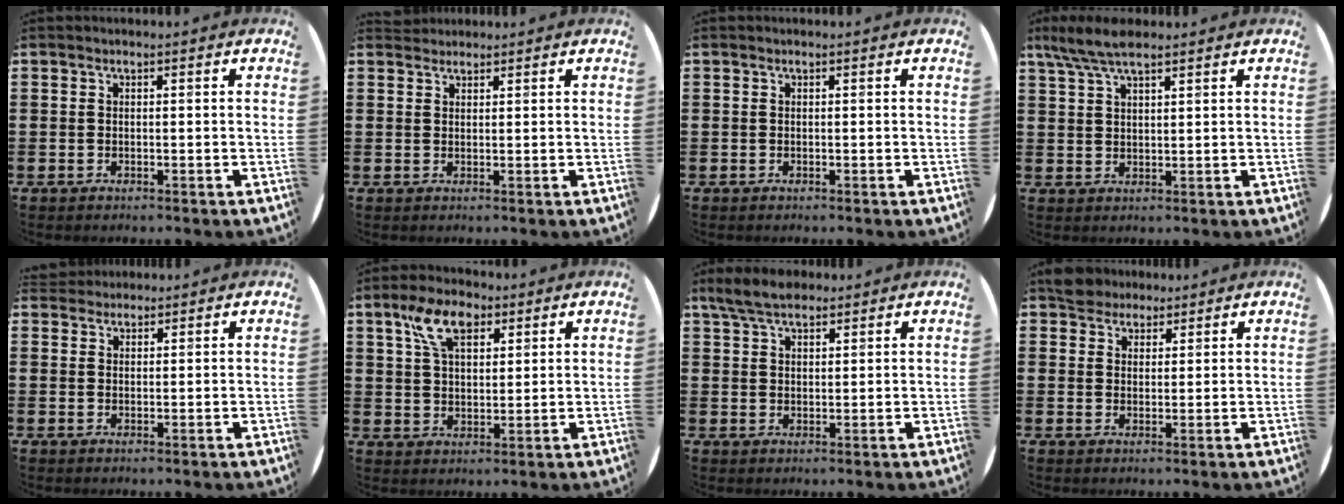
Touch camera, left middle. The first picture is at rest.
{"total": 1.3, "force": [1.3, 0.3, -0.2], "torque": [0.001, 0.002, 0.026]}
{"total": 0.0}
{"total": 5.4, "force": [4.2, 1.3, 3.2], "torque": [-0.071, -0.003, 0.075]}
{"total": 2.1, "force": [2.0, 0.6, -0.2], "torque": [-0.001, 0.001, 0.040]}
{"total": 7.6, "force": [4.5, 4.0, 4.6], "torque": [-0.090, 0.005, 0.079]}
{"total": 5.2, "force": [4.4, 1.8, 2.1], "torque": [-0.052, -0.004, 0.082]}
{"total": 3.9, "force": [3.6, 1.6, 0.0], "torque": [-0.006, -0.001, 0.070]}